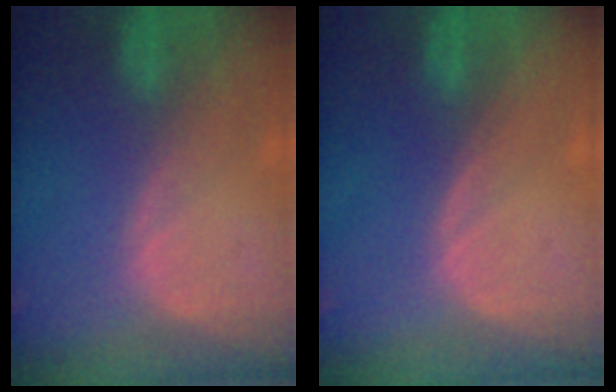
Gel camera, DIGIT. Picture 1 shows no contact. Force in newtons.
{"total": 0.0}